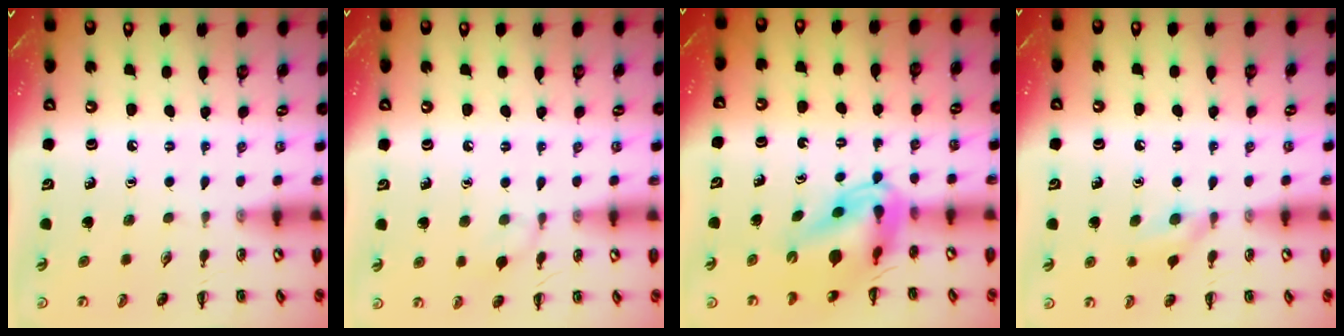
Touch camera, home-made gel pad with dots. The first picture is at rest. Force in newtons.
{"total": 6.0, "press": 5.6, "slide": 2.0}
{"total": 9.0, "press": 8.5, "slide": 2.9}
{"total": 6.7, "press": 6.5, "slide": 1.9}